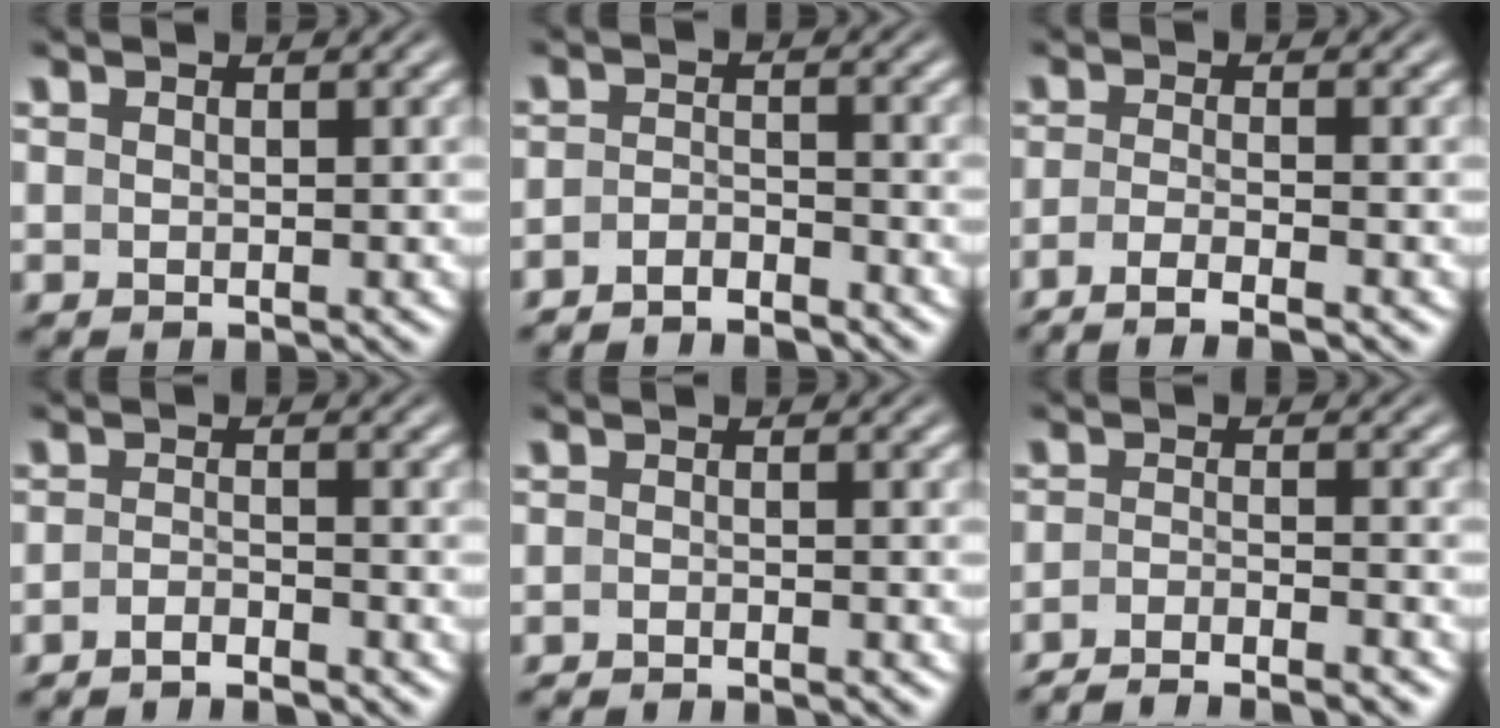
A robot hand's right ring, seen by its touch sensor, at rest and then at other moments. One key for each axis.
{"total": 4.1, "fx": -3.9, "fy": 1.0, "fz": 0.5, "tx": -0.009, "ty": -0.015, "tz": -0.062}
{"total": 5.4, "fx": -4.4, "fy": 1.2, "fz": 2.9, "tx": -0.053, "ty": -0.020, "tz": -0.059}
{"total": 3.1, "fx": -3.1, "fy": 0.4, "fz": 0.6, "tx": -0.013, "ty": -0.009, "tz": -0.049}
{"total": 2.1, "fx": -2.1, "fy": 0.2, "fz": 0.1, "tx": -0.003, "ty": -0.006, "tz": -0.035}
{"total": 7.9, "fx": -7.3, "fy": 1.9, "fz": 2.2, "tx": -0.025, "ty": -0.019, "tz": -0.108}